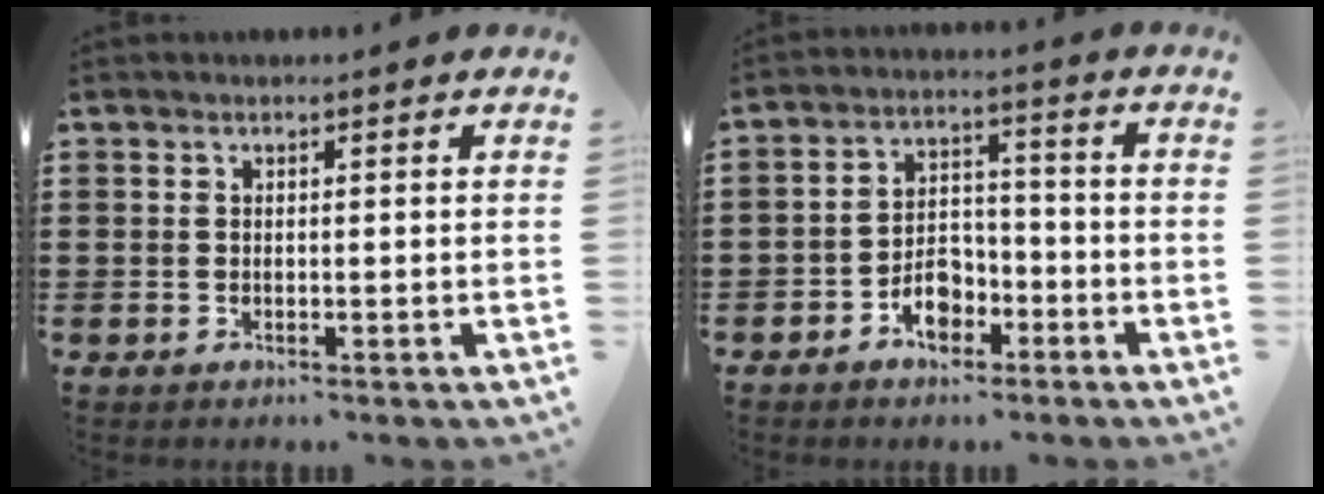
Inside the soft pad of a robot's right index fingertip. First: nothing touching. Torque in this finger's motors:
{"motor_torque": [1.15, 0.99, 0.76, 0.08]}